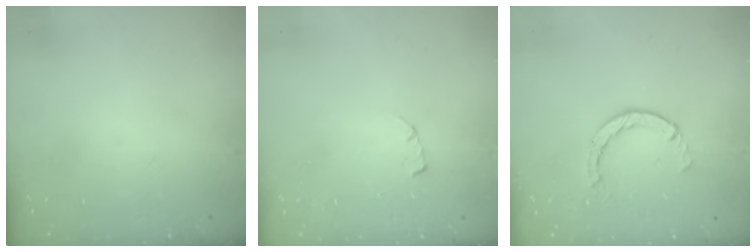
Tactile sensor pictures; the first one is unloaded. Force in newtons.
{"total": 1.7, "press": 1.7, "slide": 0.2}
{"total": 2.9, "press": 2.8, "slide": 0.4}